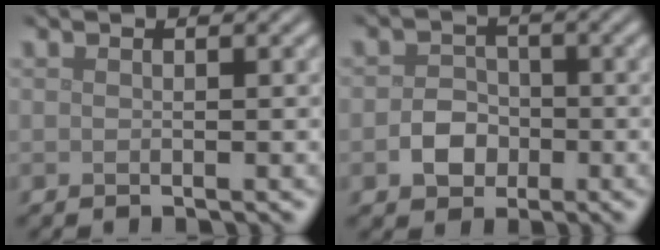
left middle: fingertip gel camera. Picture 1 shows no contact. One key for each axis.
{"total": 2.8, "fx": -1.0, "fy": 2.3, "fz": 1.2, "tx": -0.014, "ty": 0.002, "tz": -0.021}